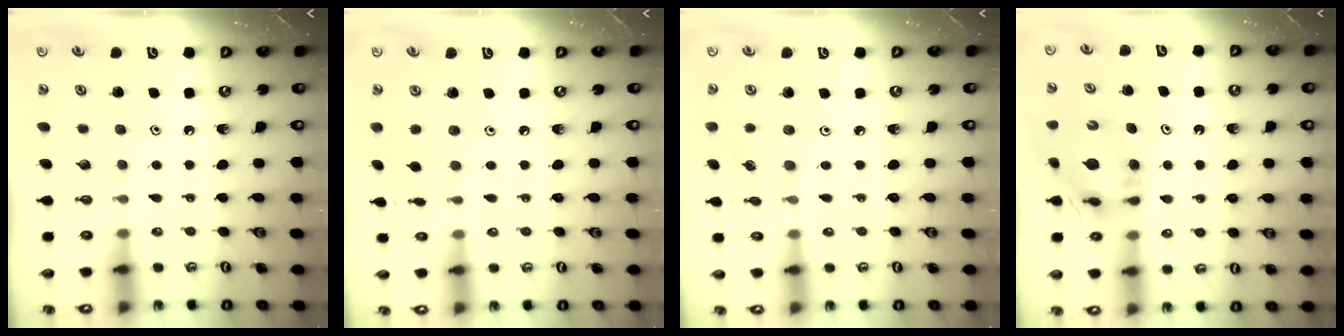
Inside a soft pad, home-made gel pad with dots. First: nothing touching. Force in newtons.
{"total": 2.1, "press": 2.1, "slide": 0.4}
{"total": 2.5, "press": 2.5, "slide": 0.3}
{"total": 11.1, "press": 11.1, "slide": 1.2}